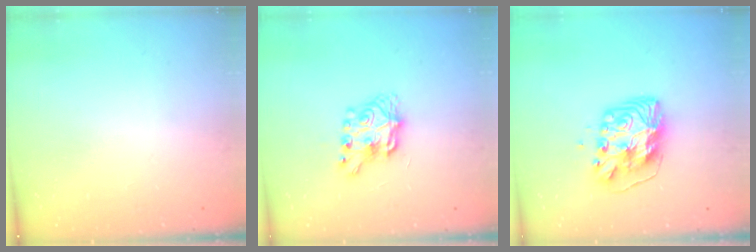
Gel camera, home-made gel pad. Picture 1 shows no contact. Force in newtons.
{"total": 8.6, "press": 8.5, "slide": 0.8}
{"total": 11.3, "press": 11.3, "slide": 1.1}